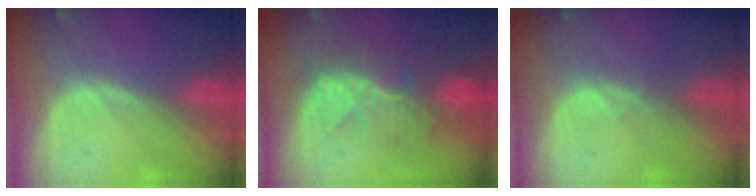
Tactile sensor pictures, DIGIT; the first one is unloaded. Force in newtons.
{"total": 10.0, "press": 8.5, "slide": 5.3}
{"total": 0.5, "press": 0.5, "slide": 0.2}